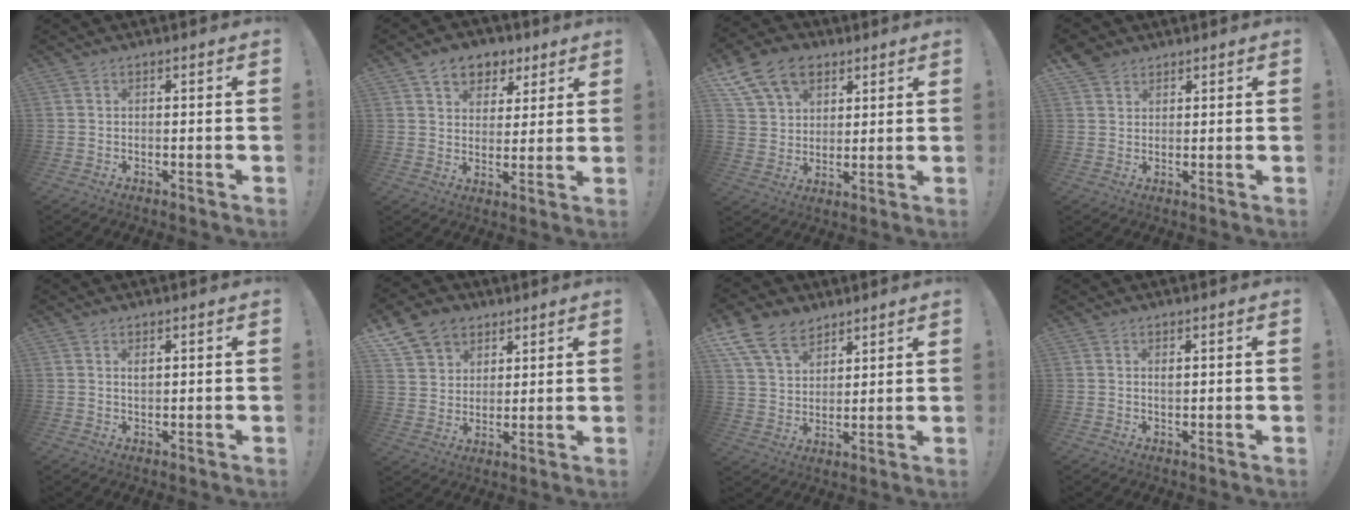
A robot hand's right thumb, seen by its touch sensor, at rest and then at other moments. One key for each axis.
{"total": 9.5, "fx": 5.4, "fy": 7.1, "fz": 3.3, "tx": -0.043, "ty": -0.025, "tz": 0.104}
{"total": 14.6, "fx": 7.5, "fy": 10.6, "fz": 6.6, "tx": -0.108, "ty": -0.032, "tz": 0.149}
{"total": 4.0, "fx": 2.9, "fy": 2.6, "fz": 0.9, "tx": -0.014, "ty": -0.014, "tz": 0.055}
{"total": 1.4, "fx": 0.6, "fy": 0.7, "fz": 1.1, "tx": -0.010, "ty": -0.005, "tz": 0.008}
{"total": 11.9, "fx": 6.8, "fy": 9.0, "fz": 3.7, "tx": -0.062, "ty": -0.038, "tz": 0.138}
{"total": 12.8, "fx": 8.7, "fy": 7.9, "fz": 5.0, "tx": -0.104, "ty": -0.046, "tz": 0.171}
{"total": 1.0, "fx": 0.4, "fy": 0.5, "fz": 0.8, "tx": -0.003, "ty": -0.005, "tz": 0.005}